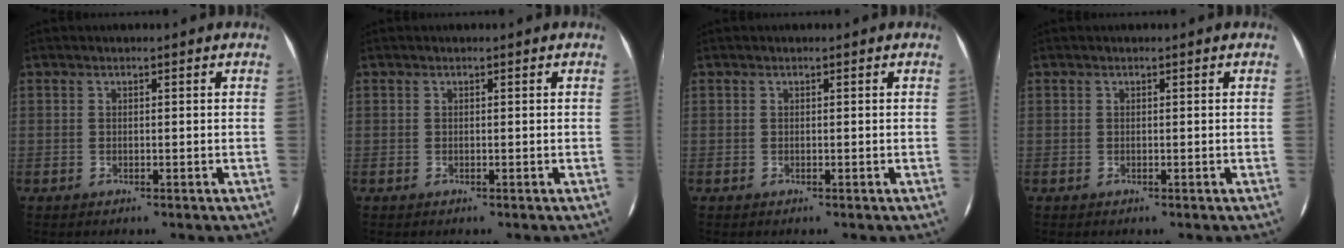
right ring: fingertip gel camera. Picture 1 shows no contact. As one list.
[{"total": 0.0}, {"total": 0.0}, {"total": 0.0}]